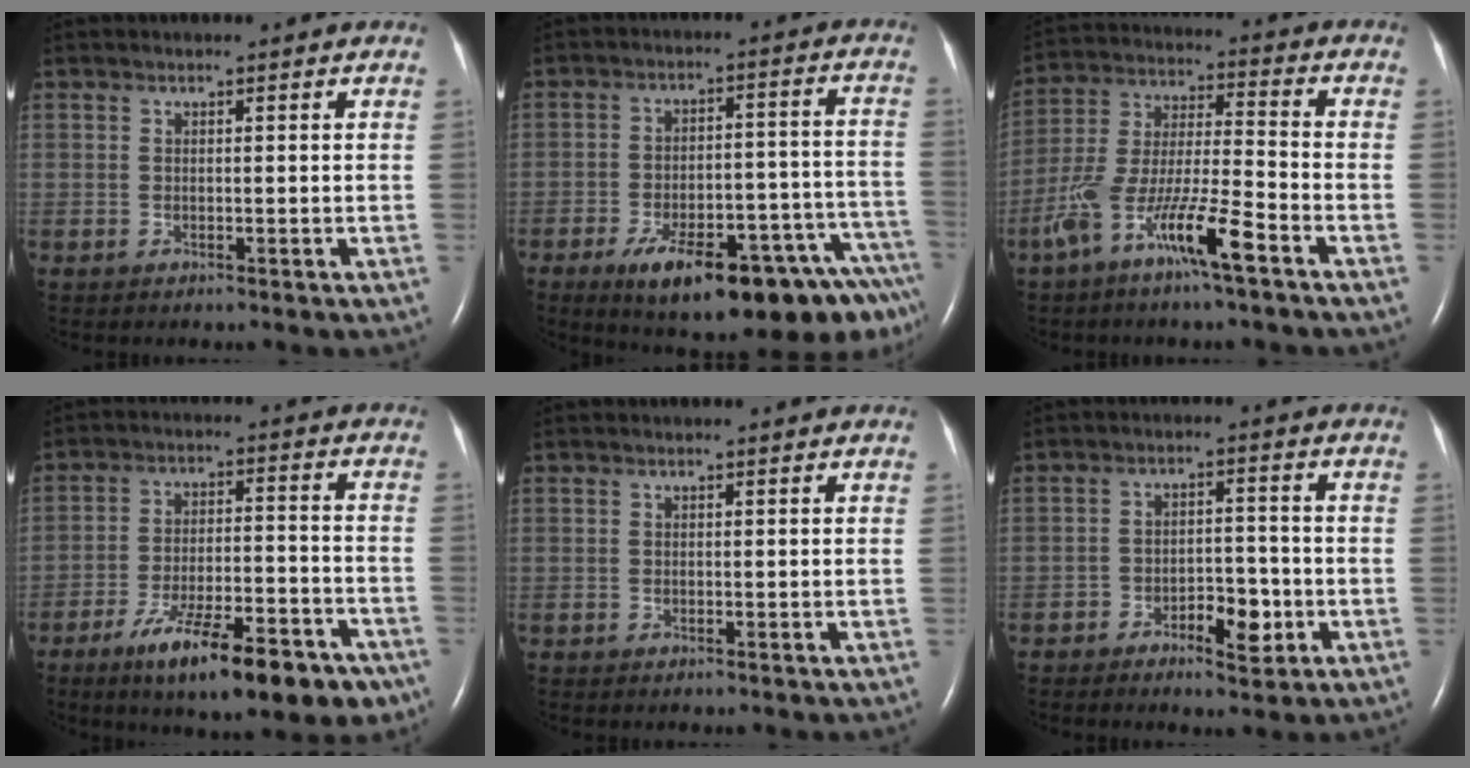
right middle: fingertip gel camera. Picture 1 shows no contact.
{"total": 21.1, "force": [-14.3, 4.3, 14.9], "torque": [-0.126, 0.028, -0.199]}
{"total": 11.7, "force": [-6.8, 1.1, 9.5], "torque": [-0.196, -0.005, -0.133]}
{"total": 16.6, "force": [-10.9, 4.4, 11.7], "torque": [-0.144, 0.003, -0.167]}
{"total": 0.0}
{"total": 5.6, "force": [-2.8, 2.5, 4.2], "torque": [-0.064, 0.009, -0.039]}